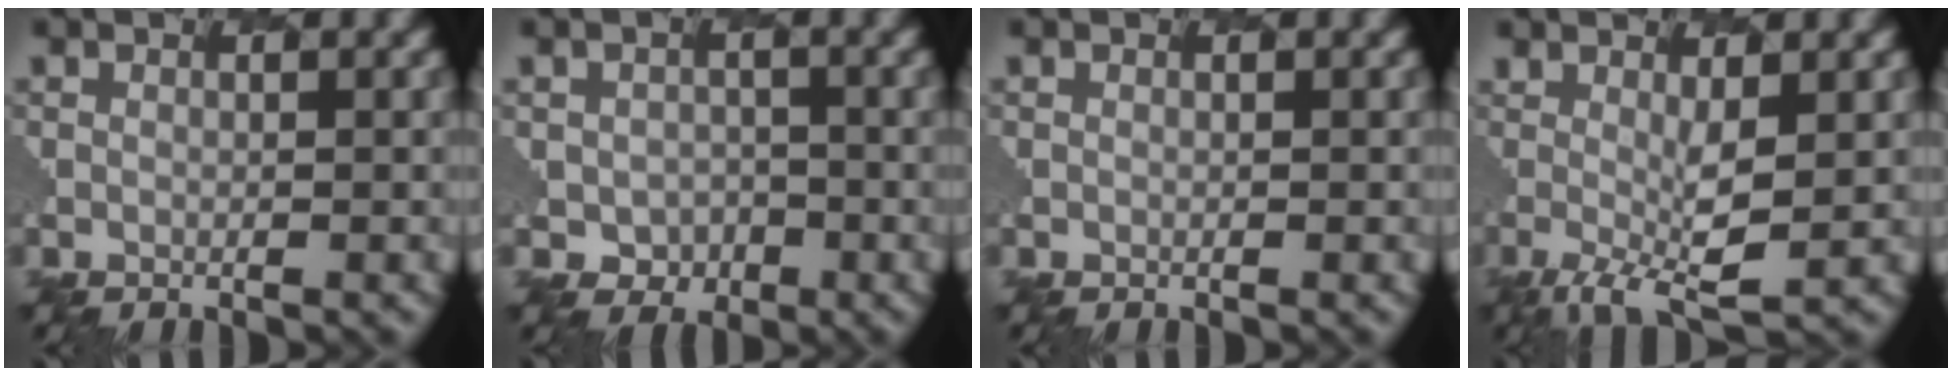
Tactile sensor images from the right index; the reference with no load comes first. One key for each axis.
{"total": 1.7, "fx": -0.7, "fy": 1.5, "fz": -0.3, "tx": -0.007, "ty": -0.008, "tz": -0.009}
{"total": 0.0}
{"total": 3.3, "fx": -0.3, "fy": 0.5, "fz": 3.3, "tx": -0.076, "ty": -0.010, "tz": -0.002}